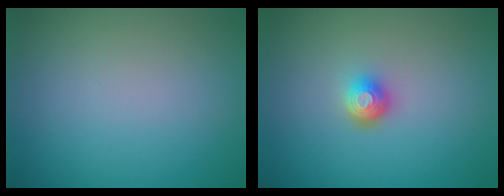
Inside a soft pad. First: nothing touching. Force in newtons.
{"total": 1.9, "press": 1.4, "slide": 1.2}